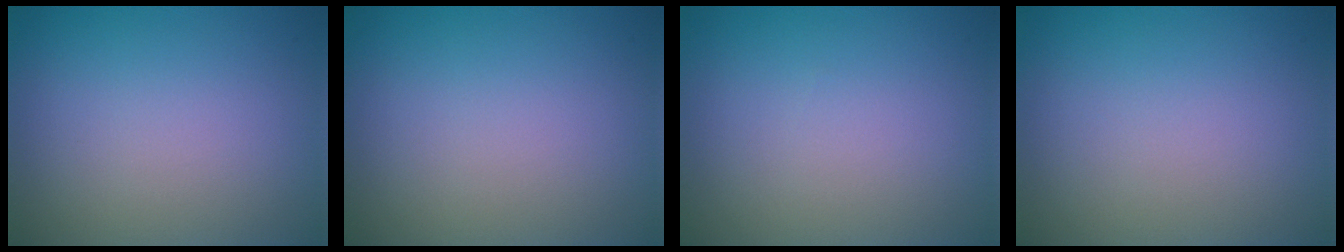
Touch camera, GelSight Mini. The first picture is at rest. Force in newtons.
{"total": 0.0}
{"total": 0.0}
{"total": 0.0}